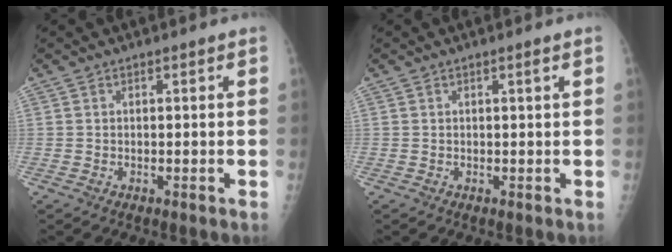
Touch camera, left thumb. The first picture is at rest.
{"total": 0.8, "force": [0.3, -0.2, 0.7], "torque": [-0.017, -0.003, 0.008]}